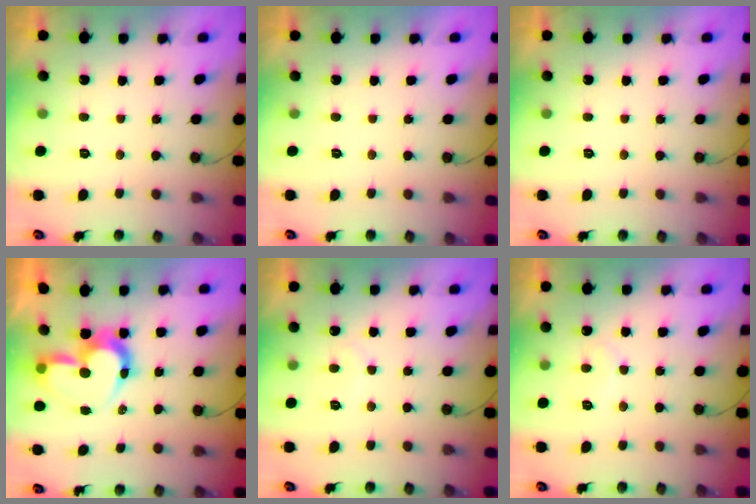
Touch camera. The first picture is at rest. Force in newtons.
{"total": 1.8, "press": 1.8, "slide": 0.1}
{"total": 0.0}
{"total": 12.2, "press": 12.1, "slide": 1.4}
{"total": 5.1, "press": 5.1, "slide": 0.5}
{"total": 6.1, "press": 6.1, "slide": 0.3}